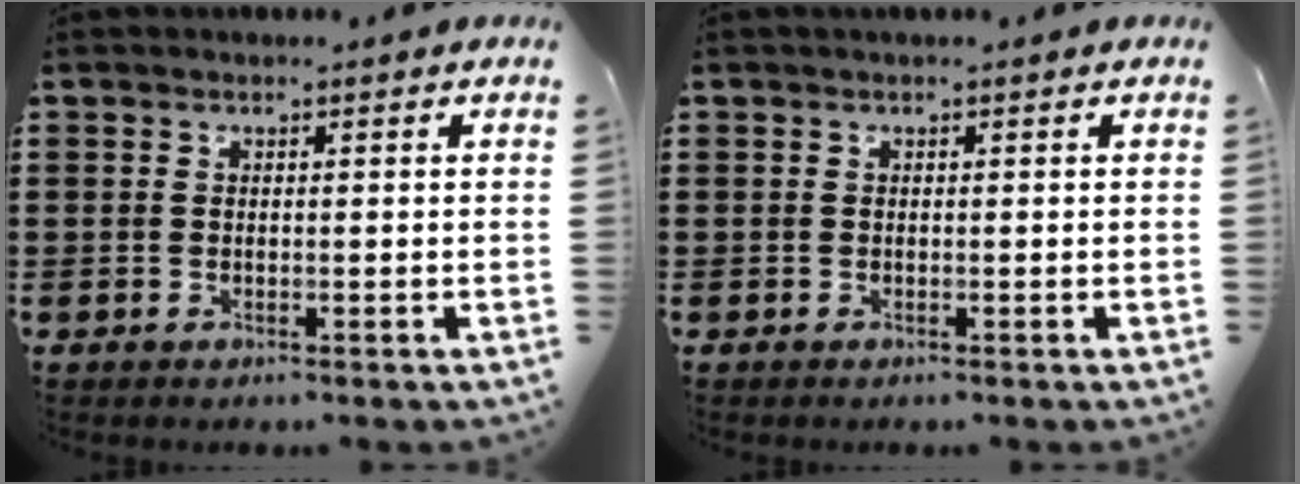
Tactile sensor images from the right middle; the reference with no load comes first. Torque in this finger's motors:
{"motor_torque": [-0.02, -0.06, 1.00, 0.03]}